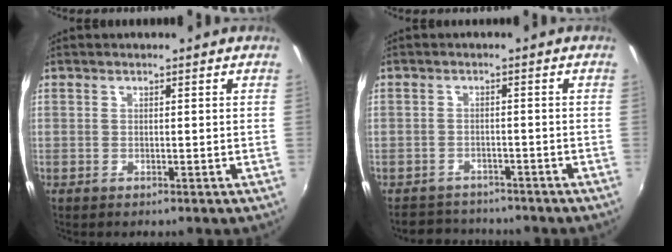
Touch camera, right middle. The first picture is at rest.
{"total": 5.6, "force": [-5.2, 2.0, 0.4], "torque": [-0.024, 0.009, -0.082]}